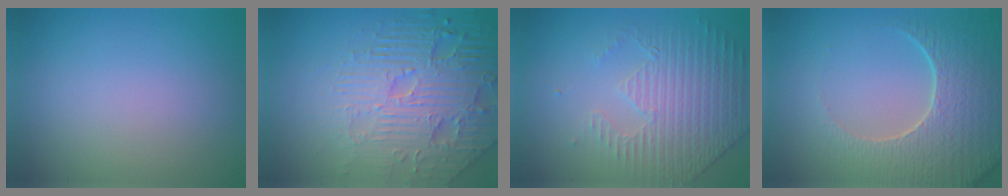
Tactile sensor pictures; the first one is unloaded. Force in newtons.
{"total": 8.4, "press": 6.0, "slide": 5.8}
{"total": 4.4, "press": 3.6, "slide": 2.6}
{"total": 6.1, "press": 5.2, "slide": 3.2}